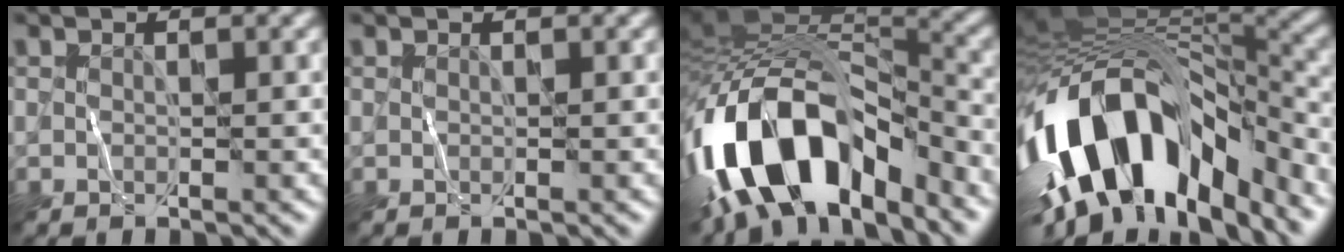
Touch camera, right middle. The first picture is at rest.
{"total": 0.0}
{"total": 15.3, "force": [-7.2, 8.0, 10.8], "torque": [-0.190, 0.014, -0.125]}
{"total": 16.1, "force": [-7.6, 8.4, 11.4], "torque": [-0.208, -0.005, -0.116]}